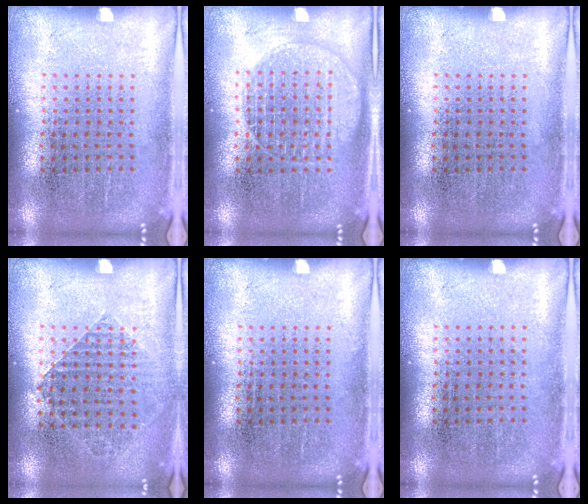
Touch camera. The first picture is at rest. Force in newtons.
{"total": 1.4, "press": 1.4, "slide": 0.2}
{"total": 0.0}
{"total": 0.9, "press": 0.9, "slide": 0.1}
{"total": 0.0}
{"total": 0.0}